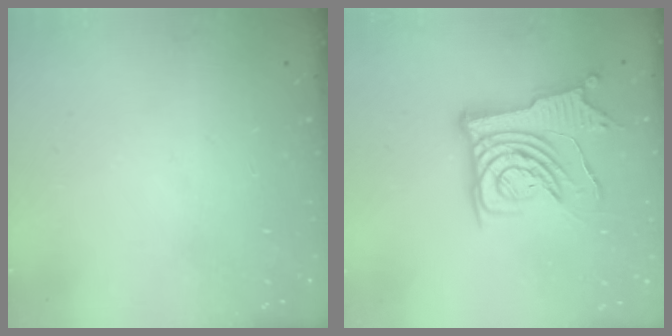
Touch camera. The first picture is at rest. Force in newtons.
{"total": 13.6, "press": 13.5, "slide": 1.8}